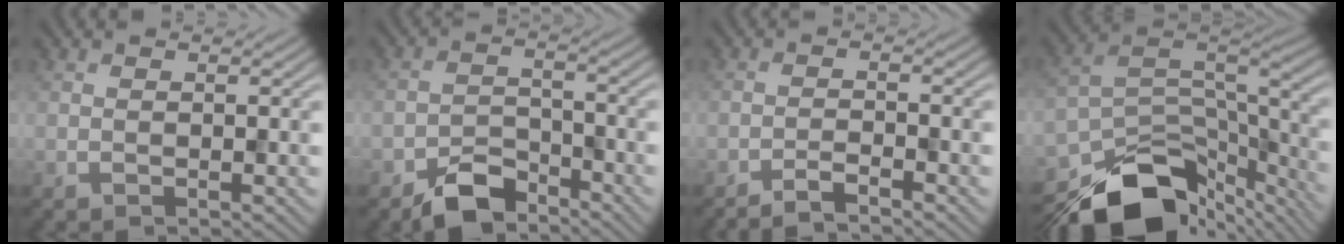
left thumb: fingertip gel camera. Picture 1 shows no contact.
{"total": 6.0, "force": [-4.7, 2.8, 2.6], "torque": [-0.042, -0.002, -0.097]}
{"total": 2.8, "force": [-2.4, 0.2, 1.3], "torque": [-0.023, 0.005, -0.049]}
{"total": 15.2, "force": [-11.0, 6.9, 7.8], "torque": [-0.169, -0.022, -0.167]}